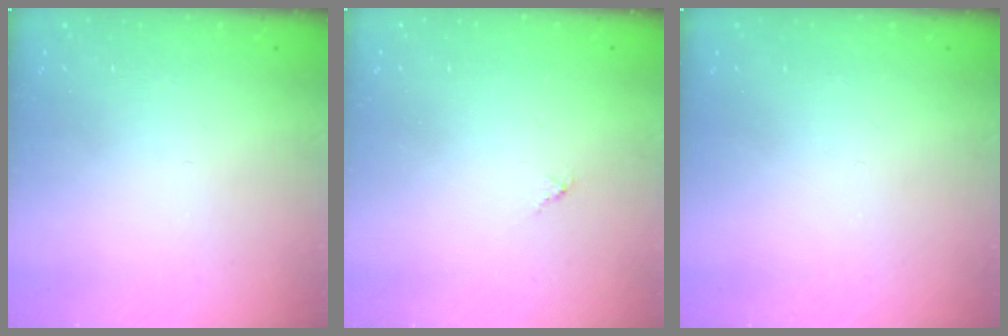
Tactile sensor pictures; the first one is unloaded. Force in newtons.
{"total": 0.0}
{"total": 0.0}